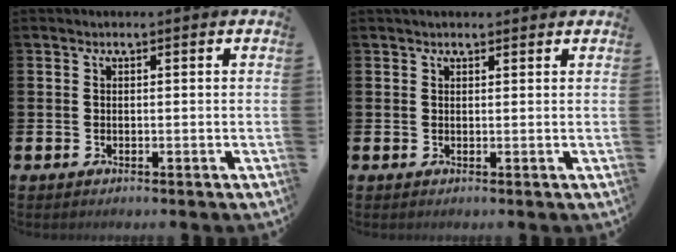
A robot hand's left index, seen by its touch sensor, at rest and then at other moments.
{"total": 1.3, "force": [1.1, 0.4, 0.4], "torque": [0.005, -0.001, 0.018]}